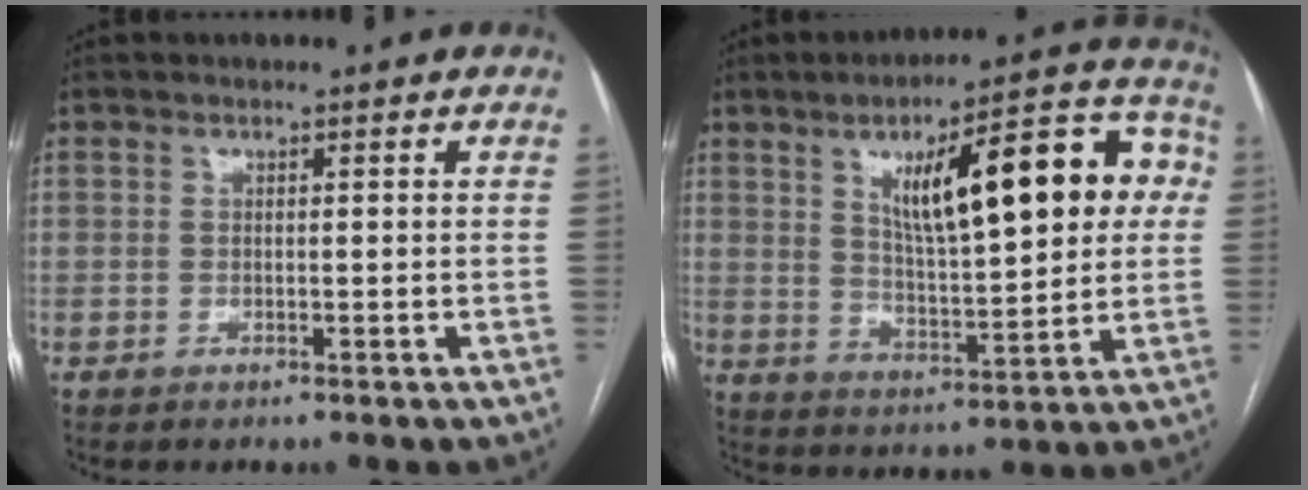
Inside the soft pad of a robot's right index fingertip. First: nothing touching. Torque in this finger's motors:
{"motor_torque": [1.33, 0.81, 0.54, 0.21]}